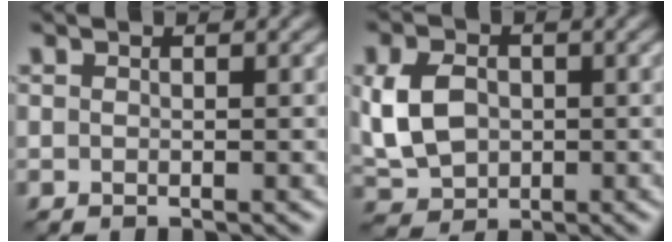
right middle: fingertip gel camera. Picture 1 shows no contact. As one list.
[{"total": 6.4, "force": [0.2, 4.8, 4.3], "torque": [-0.114, 0.004, 0.009]}]